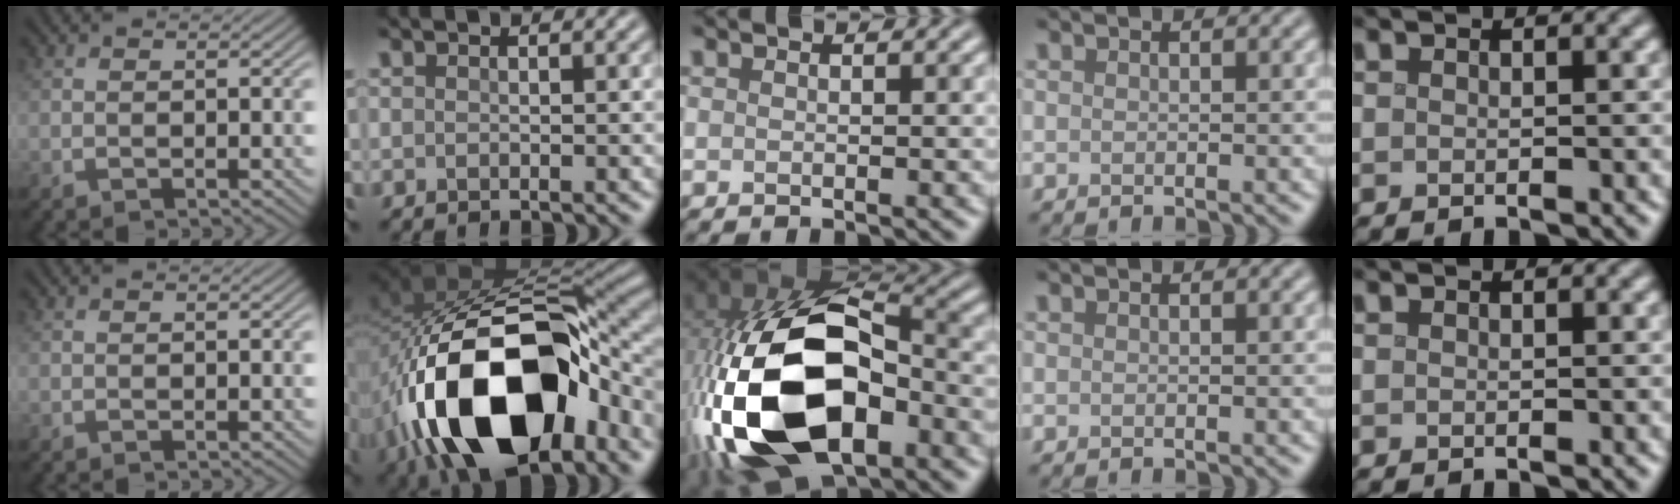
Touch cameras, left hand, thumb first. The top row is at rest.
{"index": {"total": 18.3, "force": [-7.0, 10.2, 13.5], "torque": [-0.234, -0.036, -0.104]}, "middle": {"total": 20.2, "force": [-4.9, 11.6, 15.8], "torque": [-0.341, -0.050, -0.069]}}